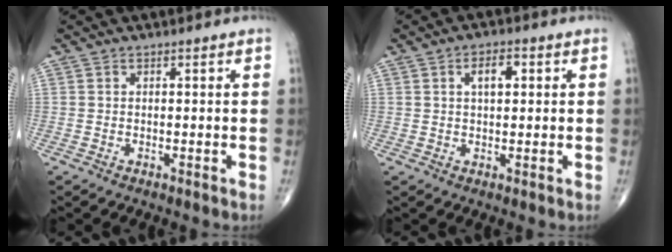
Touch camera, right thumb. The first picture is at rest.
{"total": 4.2, "force": [1.2, 2.1, 3.5], "torque": [-0.053, 0.005, 0.019]}